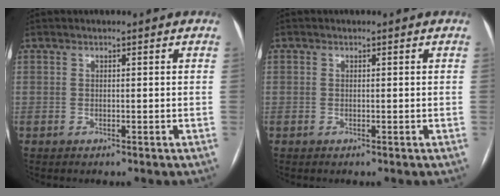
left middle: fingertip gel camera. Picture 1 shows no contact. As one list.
[{"total": 0.0}]